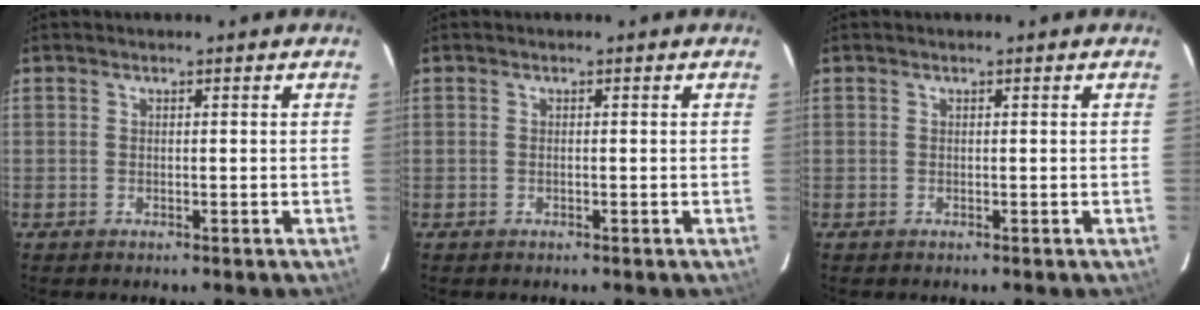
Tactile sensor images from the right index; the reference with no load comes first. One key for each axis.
{"total": 0.0}
{"total": 0.0}